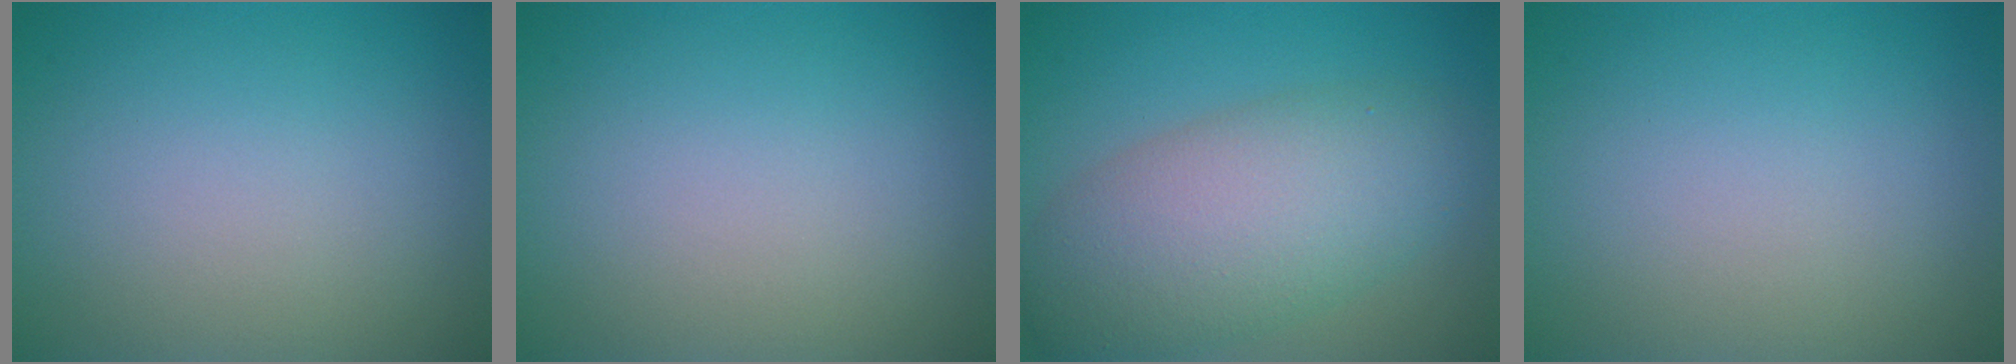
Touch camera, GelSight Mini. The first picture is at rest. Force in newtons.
{"total": 0.0}
{"total": 7.9, "press": 7.9, "slide": 0.3}
{"total": 0.0}